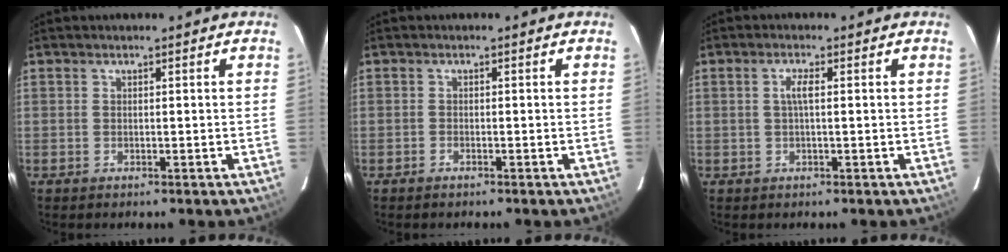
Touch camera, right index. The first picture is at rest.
{"total": 0.8, "force": [-0.7, 0.3, 0.2], "torque": [-0.008, 0.001, -0.016]}
{"total": 2.1, "force": [0.2, 0.2, 2.1], "torque": [-0.040, 0.004, 0.001]}